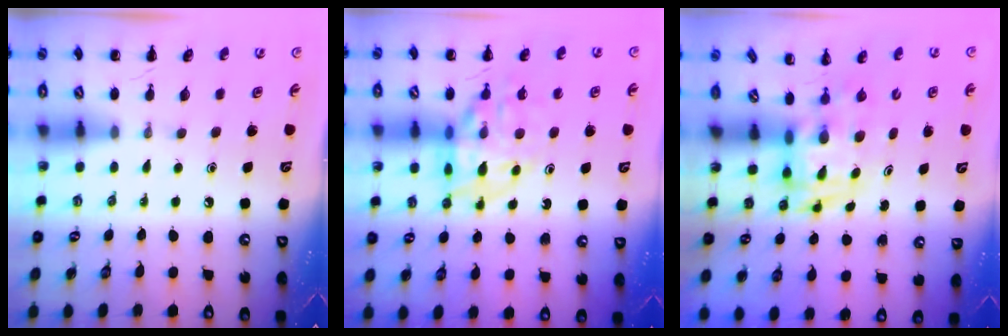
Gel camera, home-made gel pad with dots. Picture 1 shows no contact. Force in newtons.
{"total": 14.1, "press": 13.8, "slide": 2.6}
{"total": 3.4, "press": 3.3, "slide": 0.6}